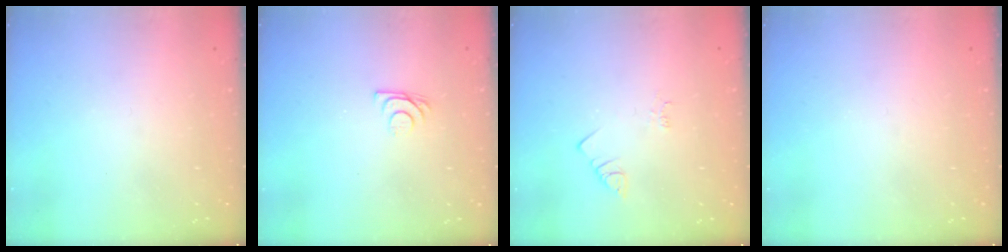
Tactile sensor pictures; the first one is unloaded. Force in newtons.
{"total": 6.1, "press": 6.0, "slide": 0.8}
{"total": 1.4, "press": 1.4, "slide": 0.3}
{"total": 0.0}